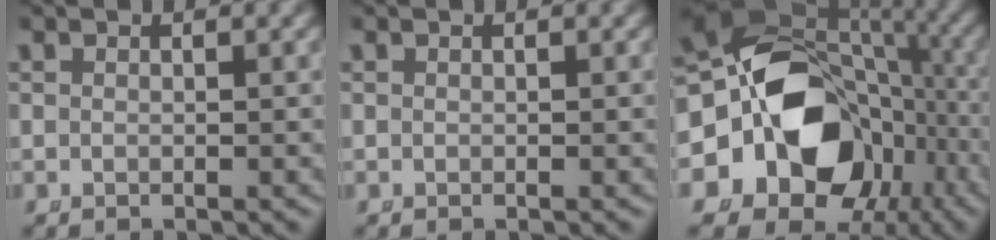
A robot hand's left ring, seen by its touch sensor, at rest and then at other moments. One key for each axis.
{"total": 0.0}
{"total": 22.2, "fx": -3.2, "fy": 17.5, "fz": 13.3, "tx": -0.232, "ty": -0.054, "tz": -0.043}